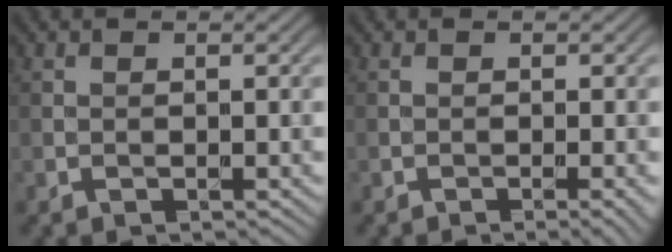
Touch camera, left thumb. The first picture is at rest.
{"total": 1.6, "force": [-0.6, 0.2, 1.5], "torque": [-0.021, 0.000, -0.012]}